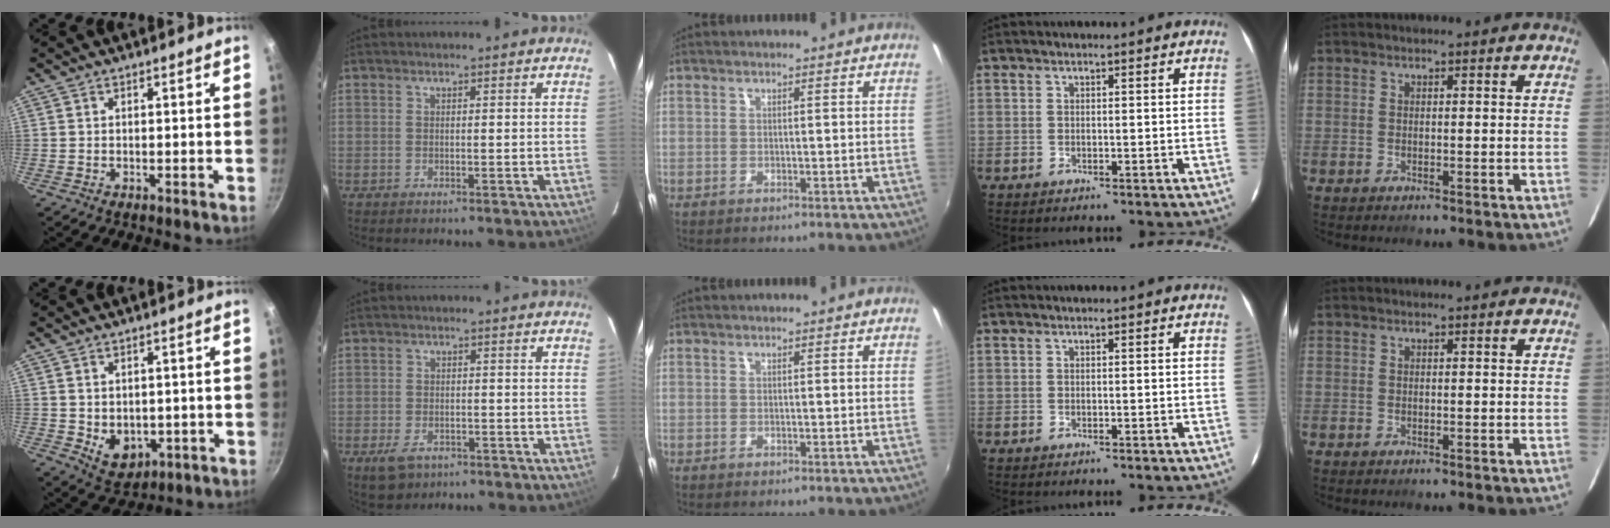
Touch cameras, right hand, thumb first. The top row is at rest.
{"thumb": {"total": 6.4, "force": [-0.5, 4.9, 4.1], "torque": [-0.044, -0.009, 0.010]}, "index": {"total": 5.5, "force": [-3.2, 3.3, 2.9], "torque": [-0.071, -0.009, -0.050]}}